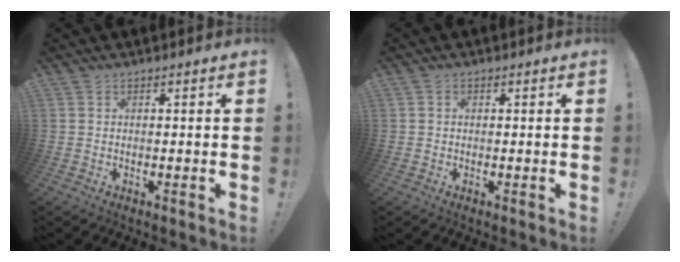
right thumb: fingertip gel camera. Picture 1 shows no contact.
{"total": 0.7, "force": [-0.2, 0.6, 0.2], "torque": [-0.010, 0.005, -0.003]}